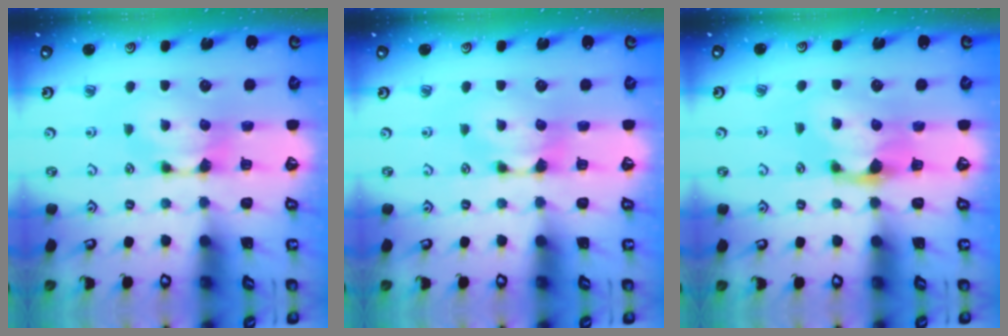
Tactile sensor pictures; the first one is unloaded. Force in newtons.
{"total": 0.0}
{"total": 1.1, "press": 0.6, "slide": 0.9}